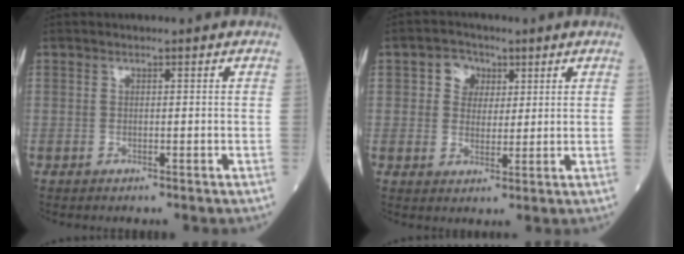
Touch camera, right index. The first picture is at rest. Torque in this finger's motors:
{"motor_torque": [0.10, 0.07, 0.04, 0.01]}